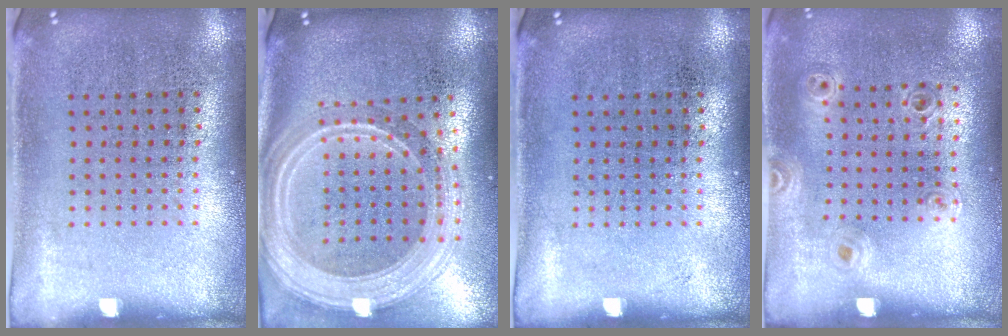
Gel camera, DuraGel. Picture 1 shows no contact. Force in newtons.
{"total": 2.9, "press": 2.4, "slide": 1.7}
{"total": 0.0}
{"total": 0.9, "press": 0.9, "slide": 0.1}